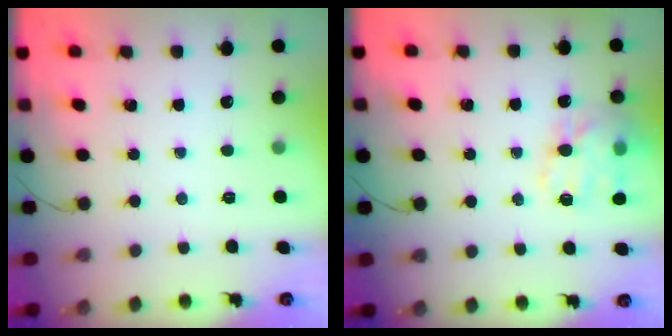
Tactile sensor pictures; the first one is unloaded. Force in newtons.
{"total": 15.9, "press": 15.8, "slide": 2.3}